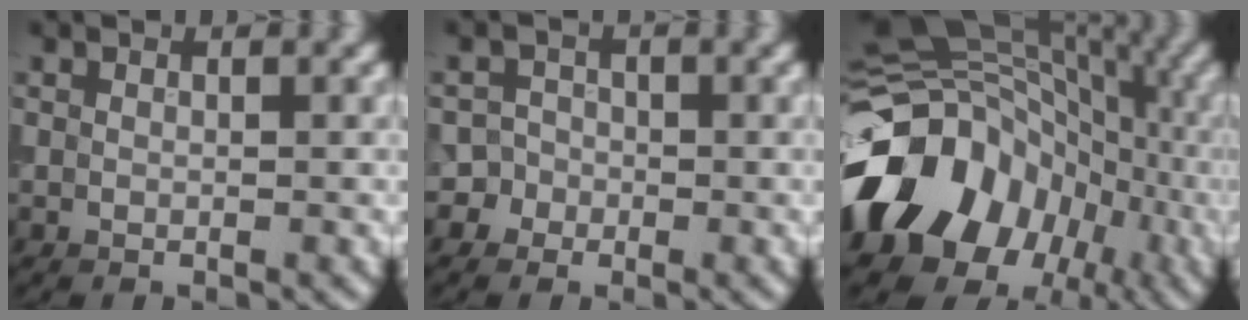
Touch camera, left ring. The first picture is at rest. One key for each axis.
{"total": 3.2, "fx": -1.6, "fy": 2.8, "fz": 0.2, "tx": 0.032, "ty": 0.009, "tz": -0.041}
{"total": 13.8, "fx": -3.7, "fy": 10.8, "fz": 7.7, "tx": -0.135, "ty": 0.014, "tz": -0.088}